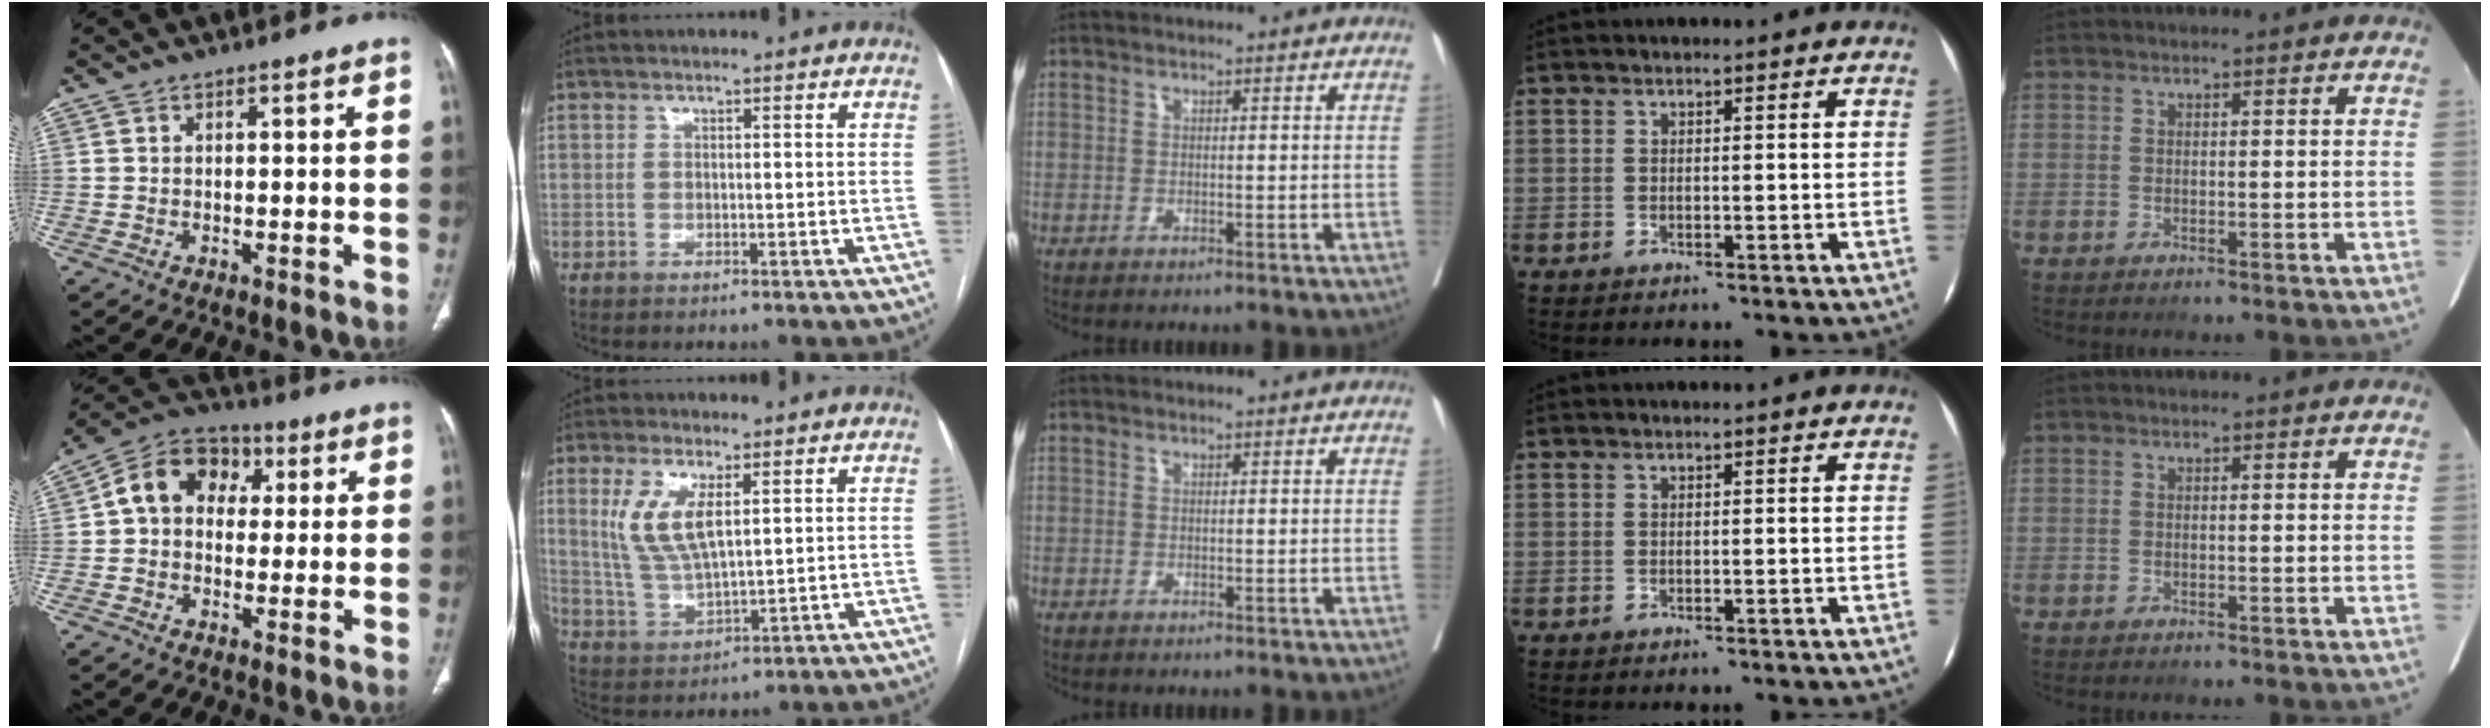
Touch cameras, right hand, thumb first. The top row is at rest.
{"thumb": {"total": 11.2, "force": [2.1, 8.8, 6.6], "torque": [-0.083, 0.027, 0.020]}, "index": {"total": 8.3, "force": [3.0, 2.7, 7.3], "torque": [-0.163, -0.001, 0.067]}}